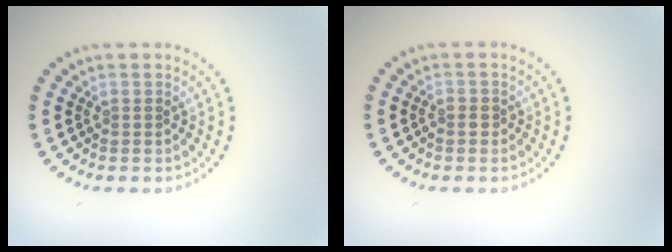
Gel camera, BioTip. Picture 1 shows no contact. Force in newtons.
{"total": 0.8, "press": 0.8, "slide": 0.3}